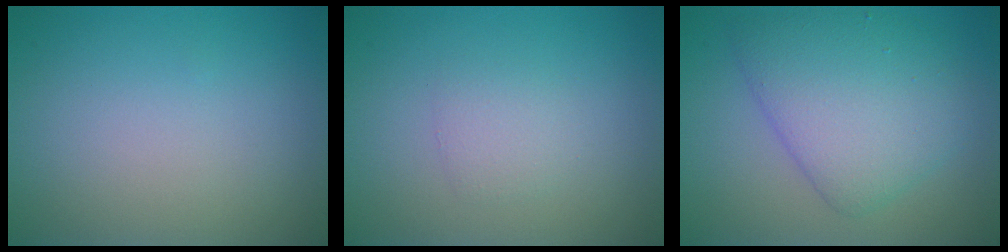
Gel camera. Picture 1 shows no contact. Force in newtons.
{"total": 1.4, "press": 1.4, "slide": 0.1}
{"total": 6.2, "press": 6.2, "slide": 0.1}